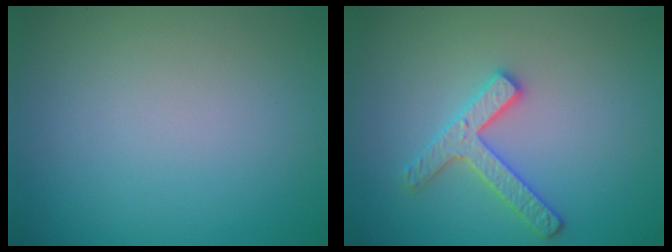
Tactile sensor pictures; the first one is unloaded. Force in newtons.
{"total": 2.9, "press": 2.8, "slide": 0.6}